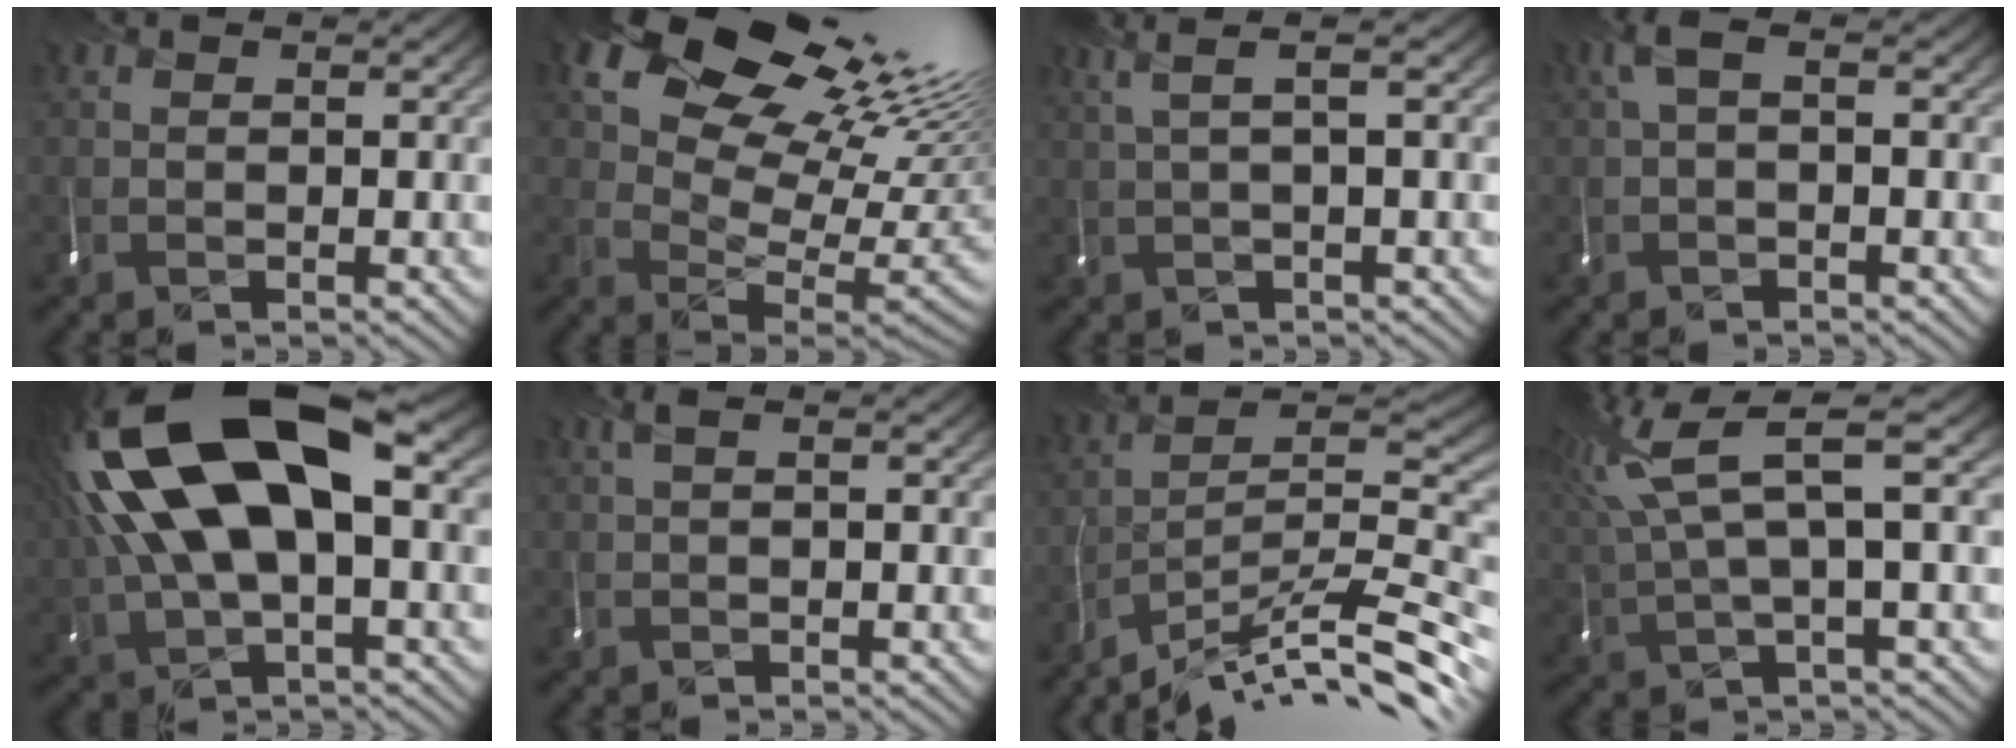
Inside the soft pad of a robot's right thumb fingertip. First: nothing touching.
{"total": 16.0, "force": [8.3, 8.5, 10.7], "torque": [-0.157, 0.030, 0.132]}
{"total": 2.2, "force": [0.8, -0.3, 2.1], "torque": [-0.037, 0.010, 0.019]}
{"total": 1.5, "force": [0.1, 0.2, 1.5], "torque": [-0.038, 0.003, -0.002]}
{"total": 17.0, "force": [3.2, 8.1, 14.5], "torque": [-0.315, 0.010, 0.056]}
{"total": 0.7, "force": [0.2, -0.3, 0.5], "torque": [-0.013, 0.003, 0.001]}
{"total": 13.4, "force": [-11.2, 1.4, 7.2], "torque": [-0.109, 0.014, -0.196]}
{"total": 8.4, "force": [2.9, 1.8, 7.7], "torque": [-0.171, 0.014, 0.056]}